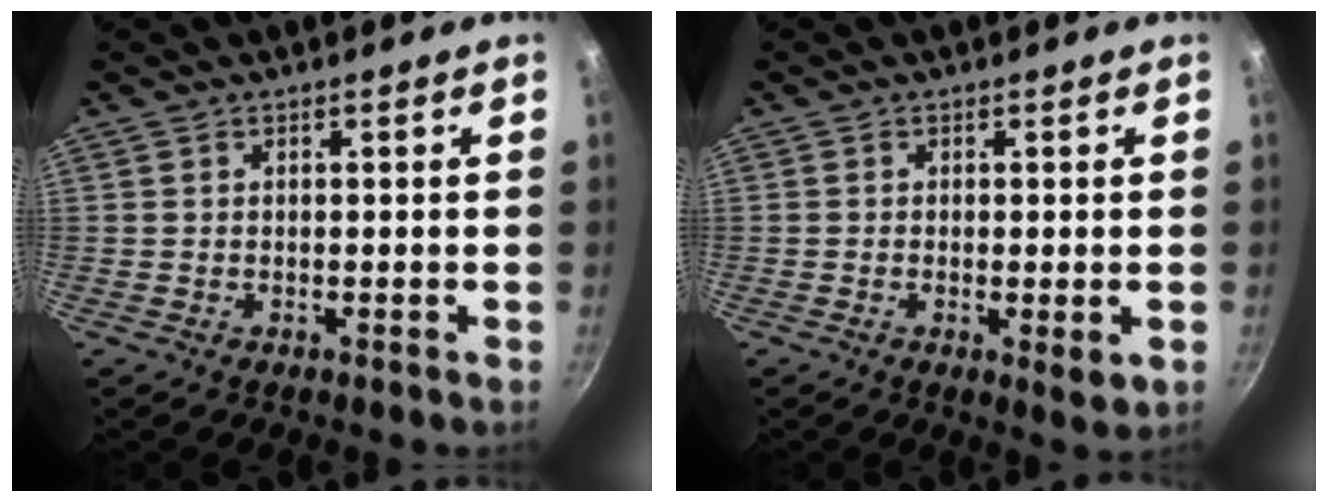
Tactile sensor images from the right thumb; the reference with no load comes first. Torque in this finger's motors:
{"motor_torque": [-0.13, 0.17, -0.36, 0.16, 0.02]}